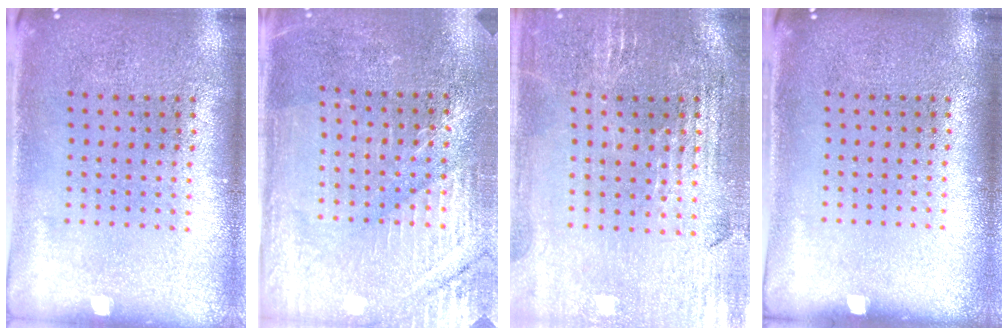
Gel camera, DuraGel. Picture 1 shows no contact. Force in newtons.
{"total": 3.1, "press": 3.0, "slide": 0.4}
{"total": 1.3, "press": 1.3, "slide": 0.3}
{"total": 0.0}